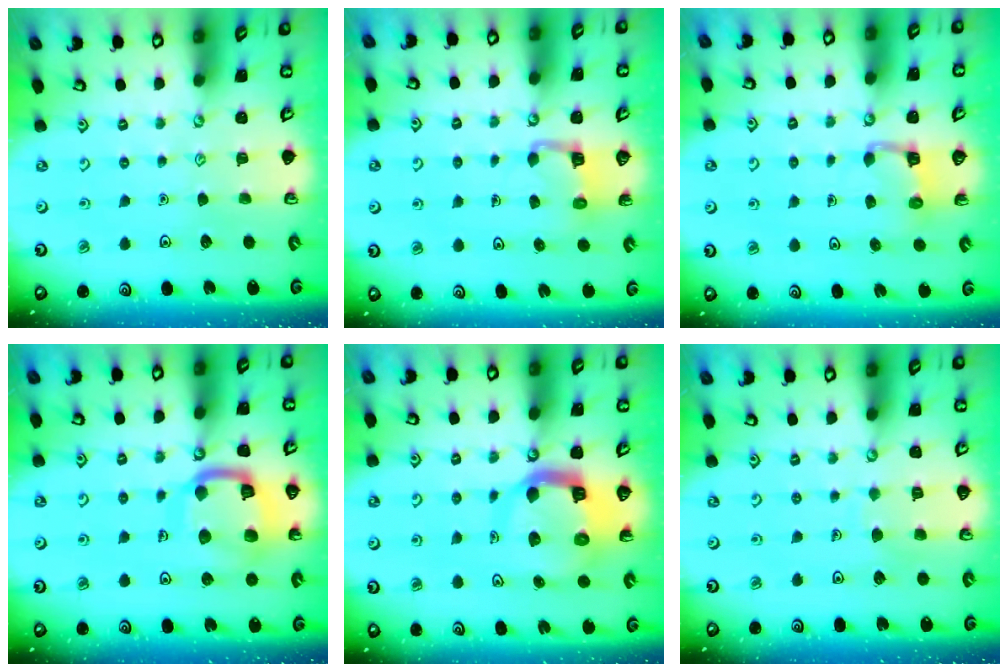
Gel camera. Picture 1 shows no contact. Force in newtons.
{"total": 4.2, "press": 4.2, "slide": 0.3}
{"total": 3.5, "press": 3.5, "slide": 0.2}
{"total": 14.6, "press": 14.5, "slide": 1.6}
{"total": 9.7, "press": 9.6, "slide": 1.3}
{"total": 4.9, "press": 4.9, "slide": 0.3}